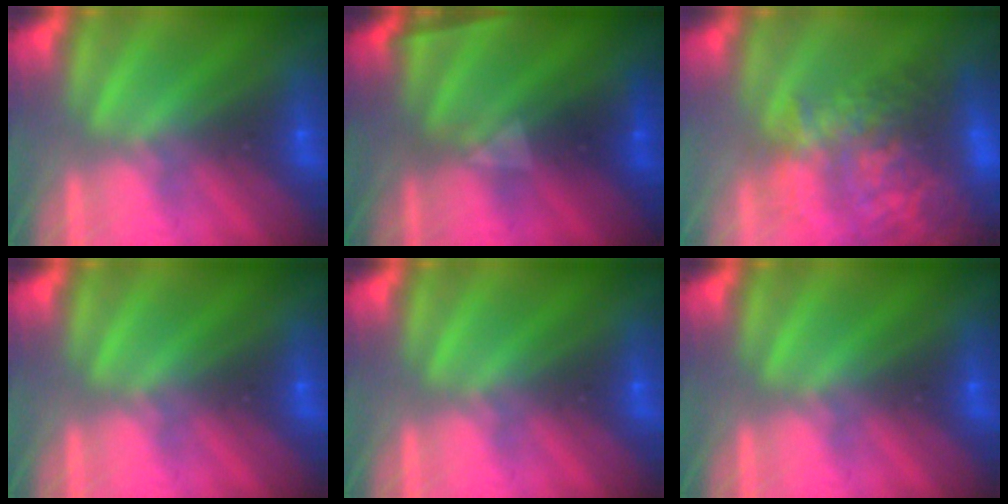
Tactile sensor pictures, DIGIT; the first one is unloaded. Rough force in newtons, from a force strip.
{"total": 2.3}
{"total": 9.9}
{"total": 0.0}
{"total": 0.0}
{"total": 0.0}